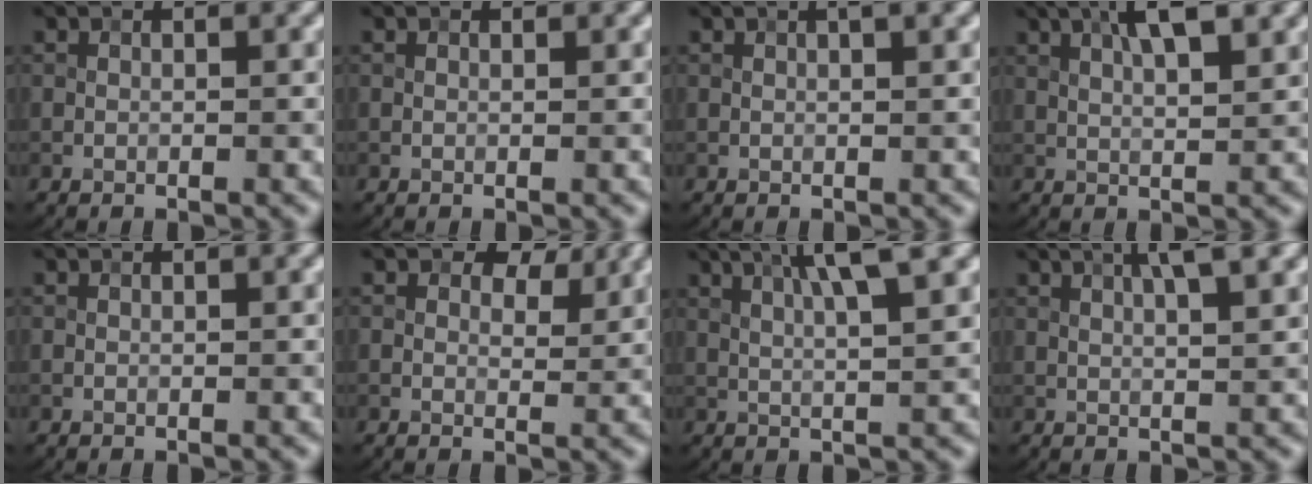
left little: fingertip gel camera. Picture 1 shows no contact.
{"total": 0.0}
{"total": 1.3, "force": [0.7, 0.1, 1.1], "torque": [-0.018, 0.001, 0.010]}
{"total": 5.9, "force": [3.0, 1.5, 4.8], "torque": [-0.074, 0.014, 0.041]}
{"total": 0.0}
{"total": 3.1, "force": [1.8, 1.8, 1.8], "torque": [-0.023, -0.001, 0.023]}
{"total": 6.0, "force": [2.9, 1.0, 5.2], "torque": [-0.082, 0.013, 0.048]}
{"total": 4.6, "force": [2.6, 0.9, 3.8], "torque": [-0.048, 0.014, 0.027]}